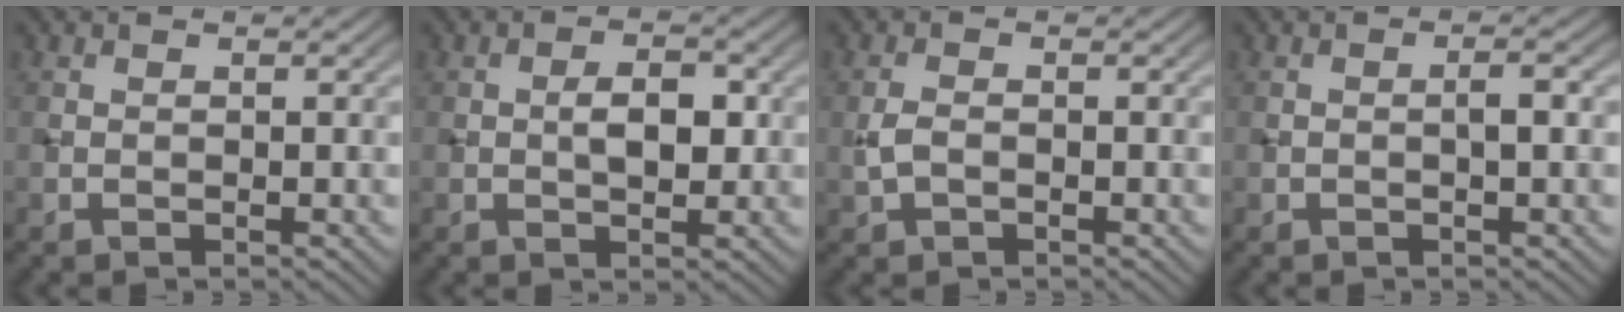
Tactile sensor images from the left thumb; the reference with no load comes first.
{"total": 3.4, "force": [0.1, 1.8, 2.9], "torque": [-0.045, 0.001, -0.002]}
{"total": 2.2, "force": [-0.5, 1.4, 1.6], "torque": [-0.044, 0.001, -0.012]}
{"total": 1.4, "force": [-0.2, 0.3, 1.3], "torque": [-0.021, 0.005, -0.005]}